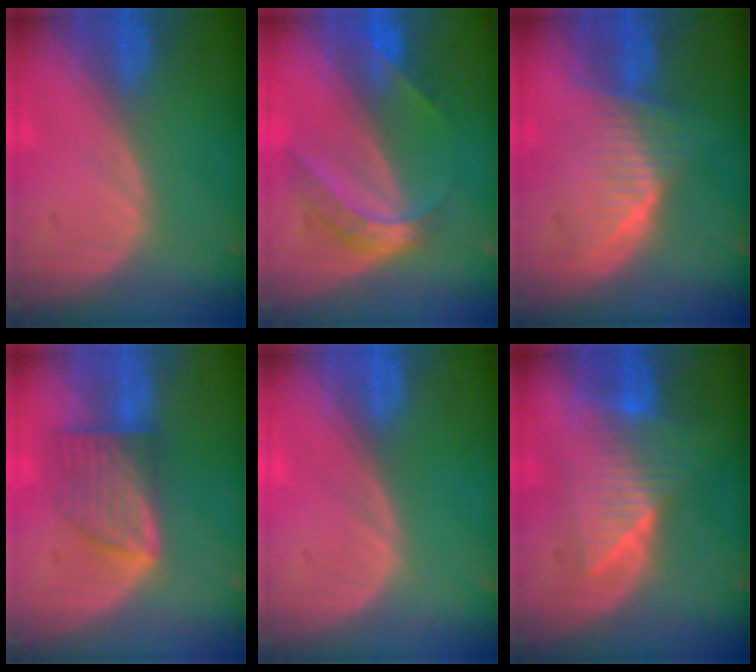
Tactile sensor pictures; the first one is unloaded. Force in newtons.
{"total": 6.1, "press": 5.1, "slide": 3.2}
{"total": 6.9, "press": 6.3, "slide": 2.7}
{"total": 7.3, "press": 6.5, "slide": 3.3}
{"total": 0.0}
{"total": 7.5, "press": 7.3, "slide": 2.0}